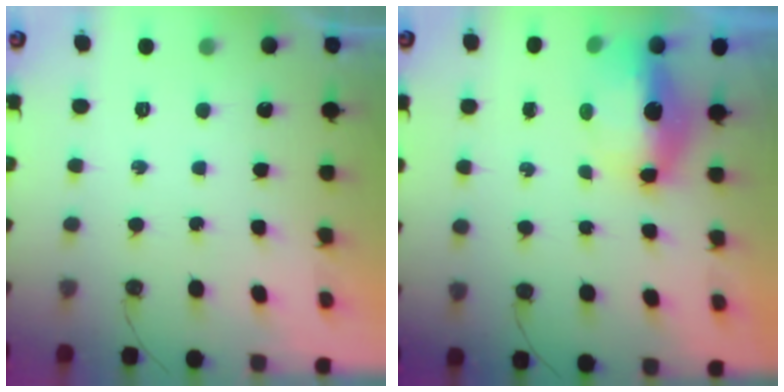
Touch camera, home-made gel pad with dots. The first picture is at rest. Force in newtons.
{"total": 15.3, "press": 9.2, "slide": 12.2}